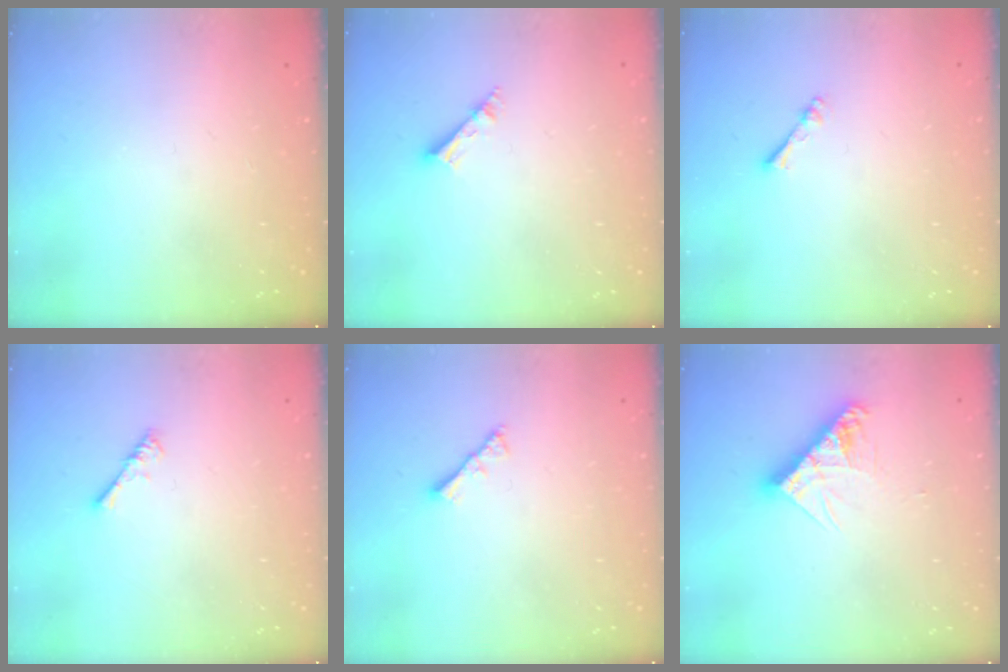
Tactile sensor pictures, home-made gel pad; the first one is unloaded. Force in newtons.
{"total": 3.9, "press": 3.8, "slide": 0.5}
{"total": 1.1, "press": 1.1, "slide": 0.2}
{"total": 0.8, "press": 0.8, "slide": 0.3}
{"total": 2.8, "press": 2.8, "slide": 0.6}
{"total": 10.8, "press": 10.8, "slide": 1.0}